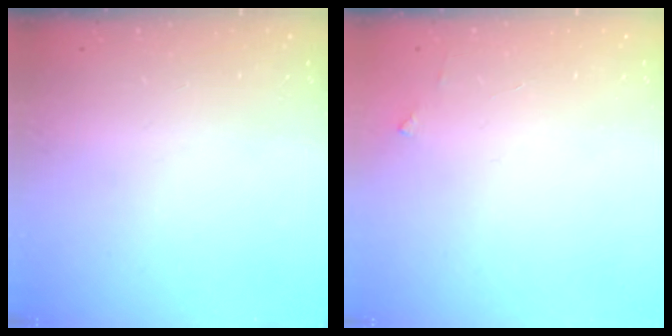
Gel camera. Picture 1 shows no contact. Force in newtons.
{"total": 2.6, "press": 2.6, "slide": 0.2}